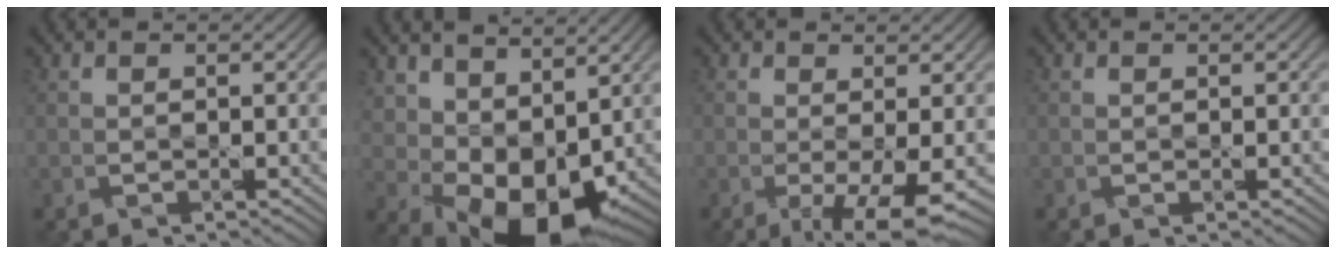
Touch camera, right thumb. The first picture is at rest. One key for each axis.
{"total": 9.7, "fx": 2.5, "fy": 6.4, "fz": 6.9, "tx": -0.134, "ty": -0.017, "tz": 0.054}
{"total": 6.6, "fx": -2.1, "fy": 2.1, "fz": 5.9, "tx": -0.118, "ty": -0.012, "tz": -0.027}
{"total": 0.0}